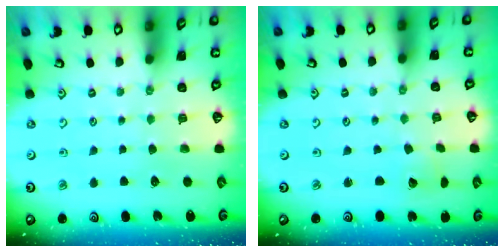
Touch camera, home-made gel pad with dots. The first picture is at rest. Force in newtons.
{"total": 2.2, "press": 2.2, "slide": 0.1}